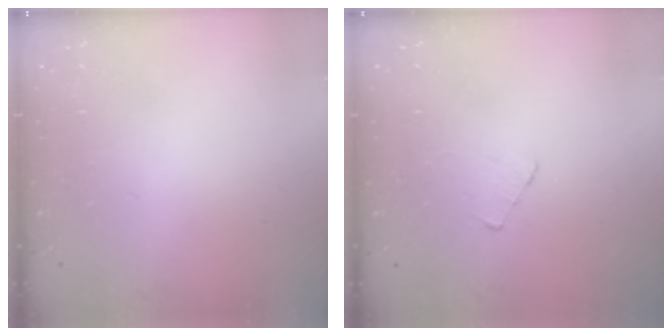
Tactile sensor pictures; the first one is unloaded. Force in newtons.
{"total": 2.7, "press": 2.7, "slide": 0.3}